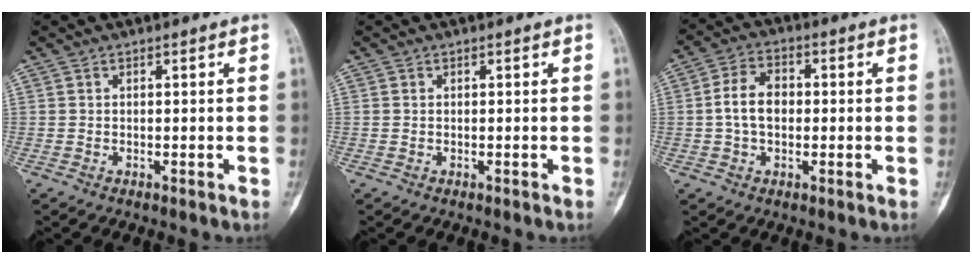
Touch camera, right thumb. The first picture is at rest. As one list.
[{"total": 0.0}, {"total": 7.1, "force": [-0.3, 4.8, 5.1], "torque": [-0.086, 0.019, -0.012]}]